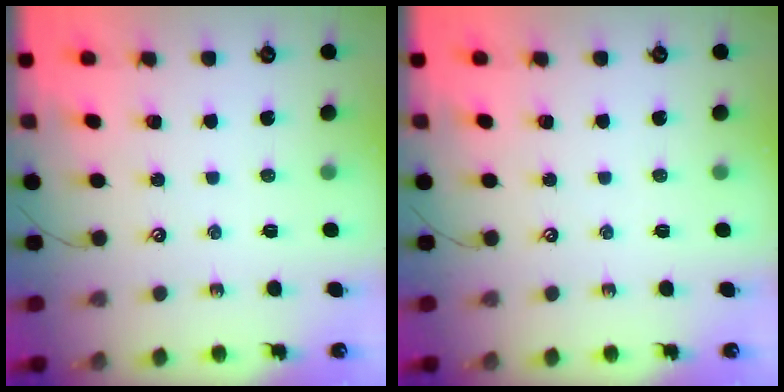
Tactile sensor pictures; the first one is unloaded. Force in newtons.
{"total": 0.0}